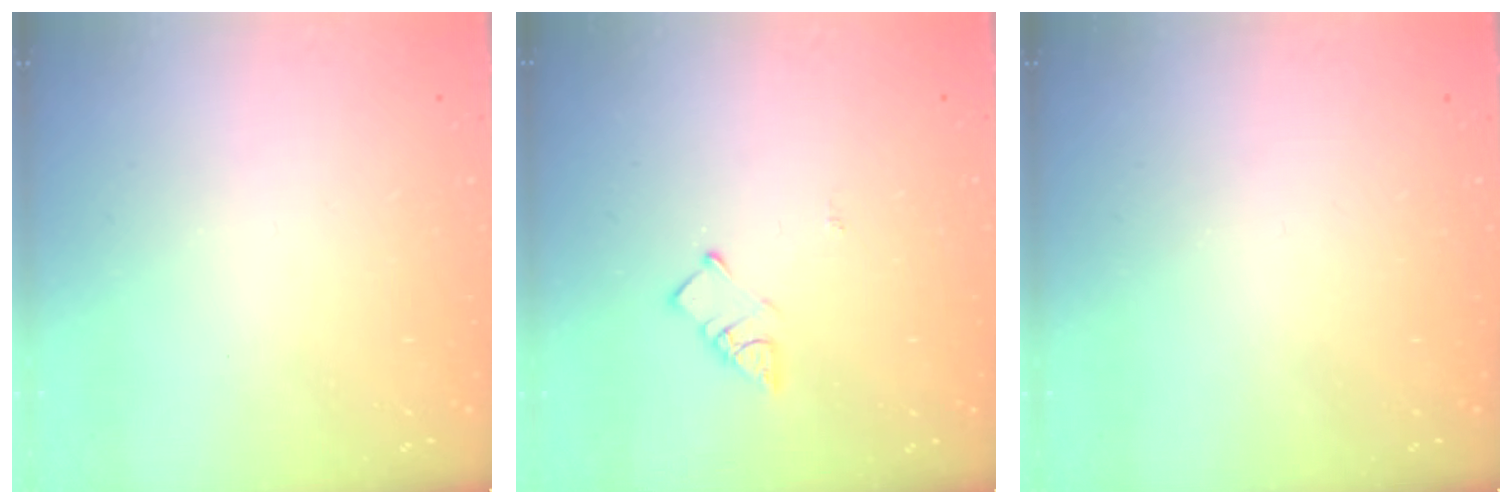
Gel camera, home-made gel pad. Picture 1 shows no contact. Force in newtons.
{"total": 3.5, "press": 3.5, "slide": 0.4}
{"total": 0.0}